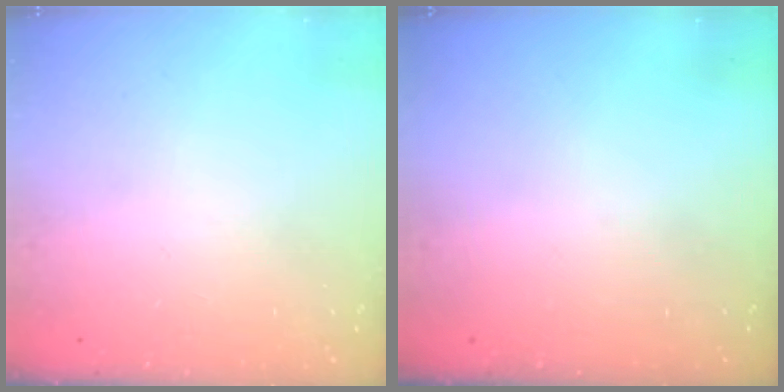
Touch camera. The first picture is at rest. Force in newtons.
{"total": 0.0}